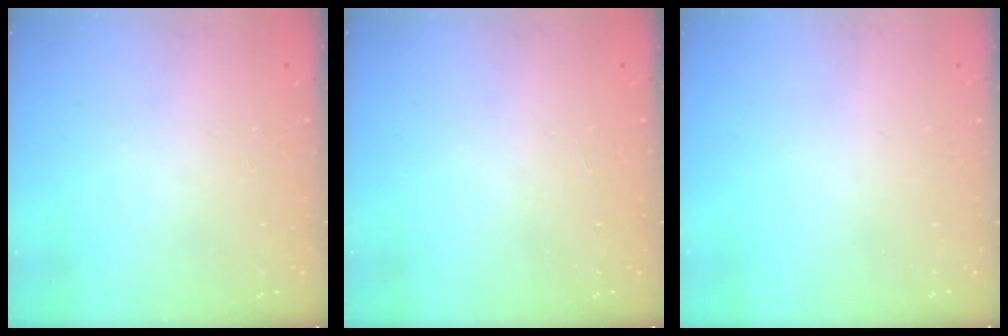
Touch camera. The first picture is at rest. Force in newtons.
{"total": 1.0, "press": 0.1, "slide": 1.0}
{"total": 0.0}